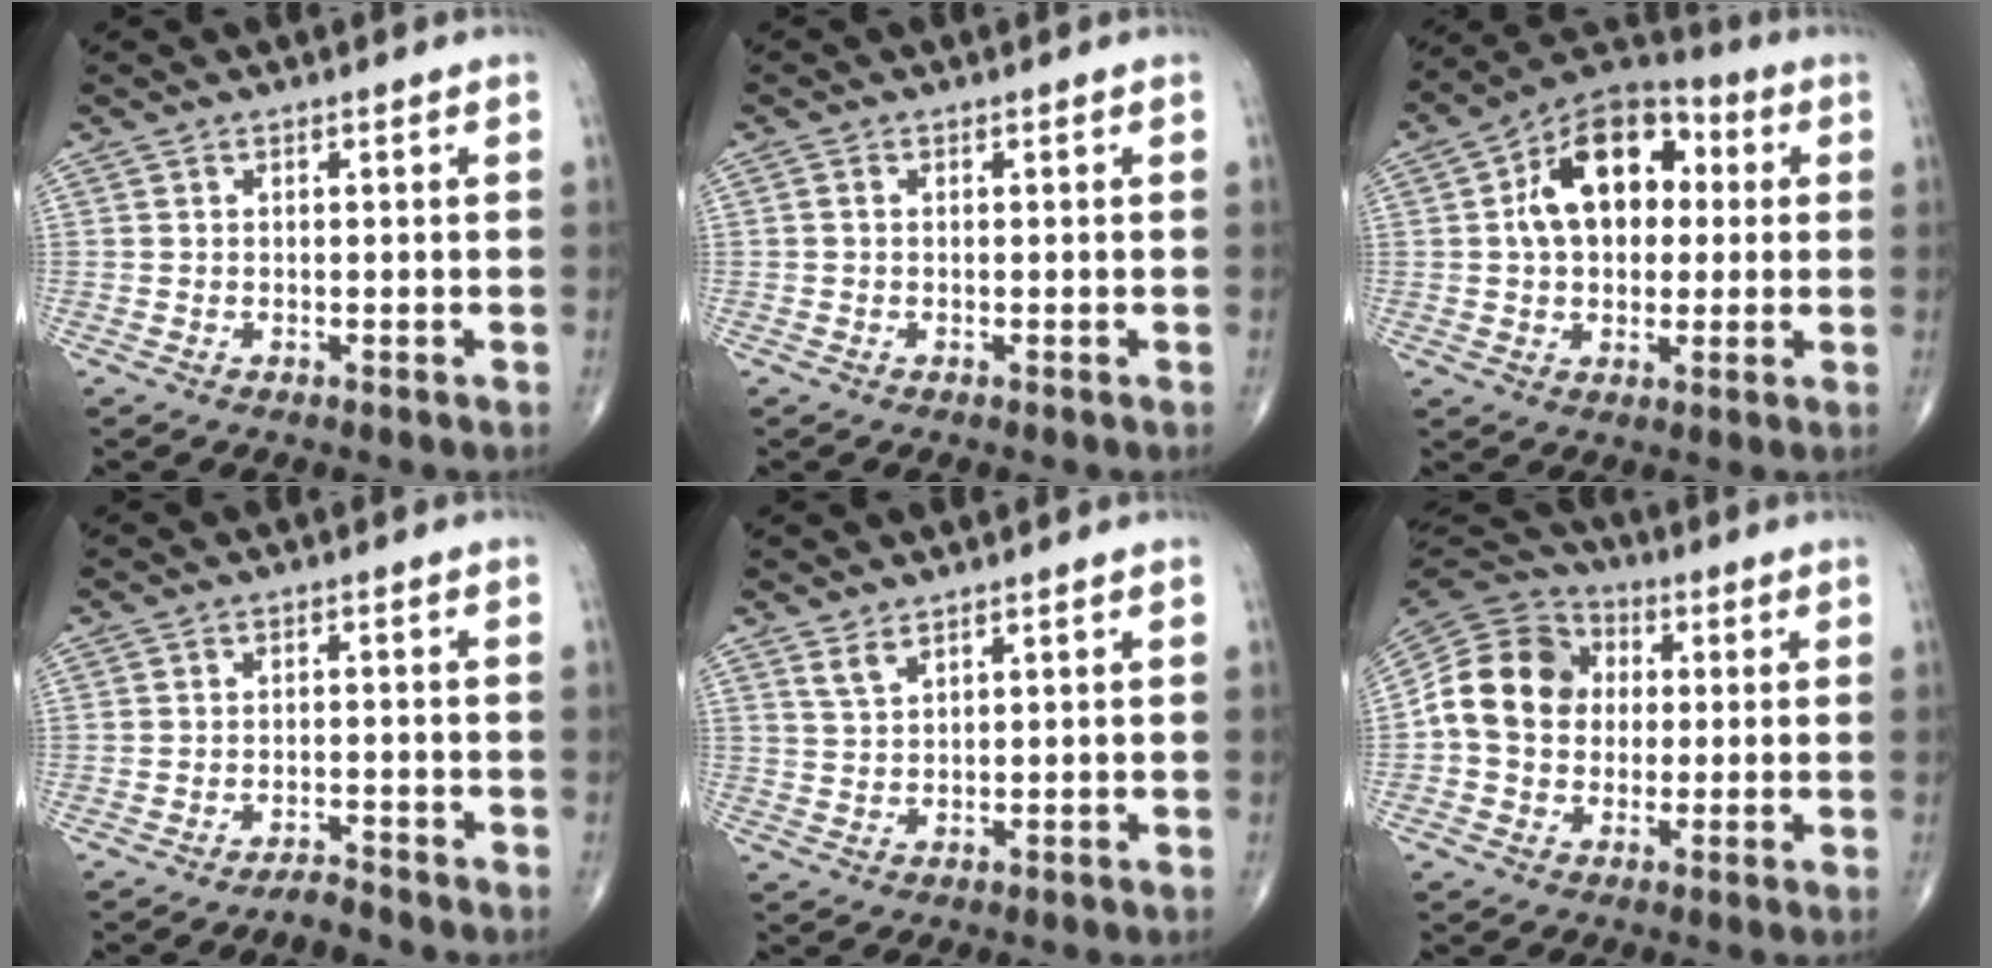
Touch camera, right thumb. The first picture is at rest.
{"total": 0.7, "force": [0.0, 0.5, 0.4], "torque": [-0.007, 0.000, -0.003]}
{"total": 16.5, "force": [2.6, 11.0, 12.1], "torque": [-0.152, 0.024, 0.032]}
{"total": 2.2, "force": [-2.1, 0.2, 0.3], "torque": [-0.008, 0.007, -0.038]}
{"total": 2.6, "force": [2.0, 0.9, 1.4], "torque": [-0.027, -0.010, 0.046]}
{"total": 13.7, "force": [0.8, 11.4, 7.6], "torque": [-0.122, 0.030, 0.005]}